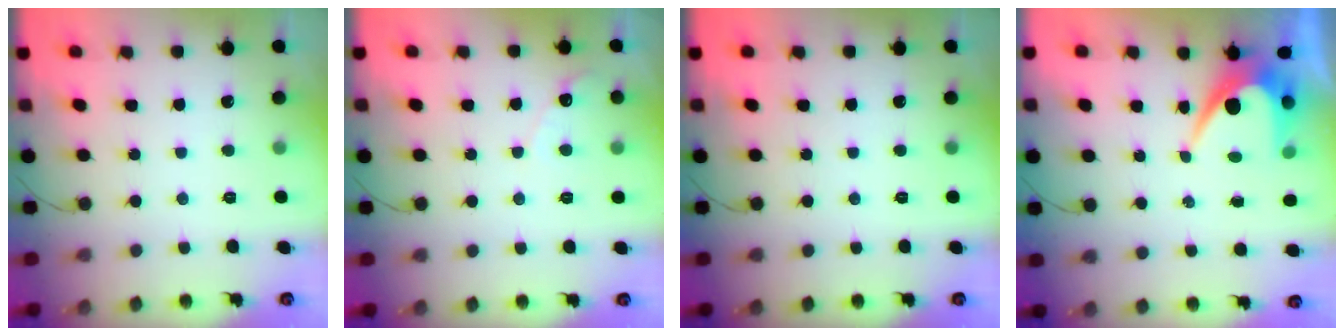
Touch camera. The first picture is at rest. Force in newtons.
{"total": 4.5, "press": 4.5, "slide": 0.3}
{"total": 0.0}
{"total": 7.0, "press": 6.9, "slide": 0.6}